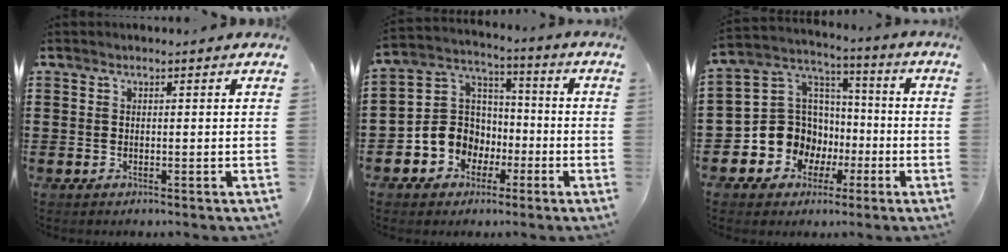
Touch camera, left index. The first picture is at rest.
{"total": 8.2, "force": [-2.6, 7.6, 1.4], "torque": [-0.073, 0.005, -0.051]}
{"total": 10.6, "force": [-3.3, 9.7, 2.7], "torque": [-0.103, 0.003, -0.056]}